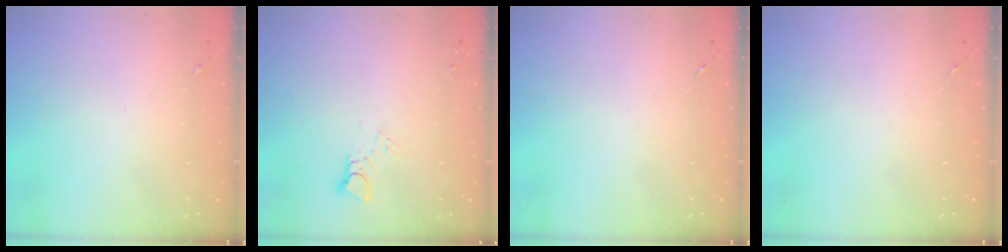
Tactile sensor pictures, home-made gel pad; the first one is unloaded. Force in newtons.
{"total": 2.9, "press": 2.9, "slide": 0.2}
{"total": 0.0}
{"total": 0.0}